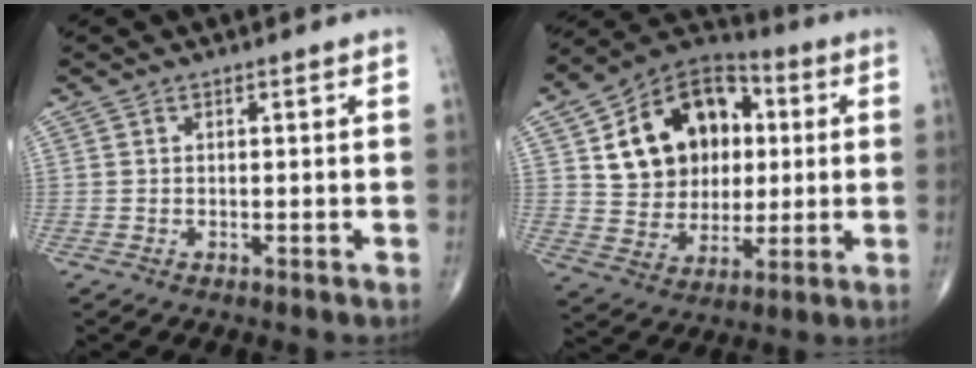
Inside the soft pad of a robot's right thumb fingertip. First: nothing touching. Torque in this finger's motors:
{"motor_torque": [0.84, 3.66, 0.87, 0.25, 0.11]}